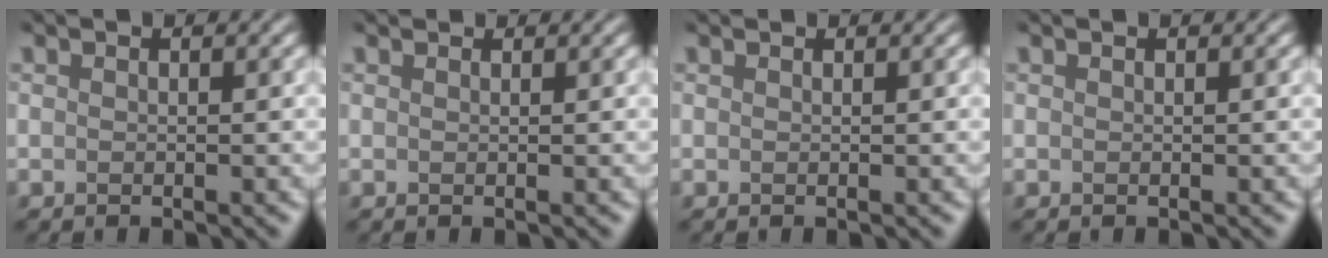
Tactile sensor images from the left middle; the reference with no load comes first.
{"total": 1.1, "force": [0.9, 0.5, 0.4], "torque": [0.008, 0.012, -0.001]}
{"total": 0.6, "force": [0.5, 0.3, 0.2], "torque": [0.009, 0.006, -0.001]}
{"total": 0.0}